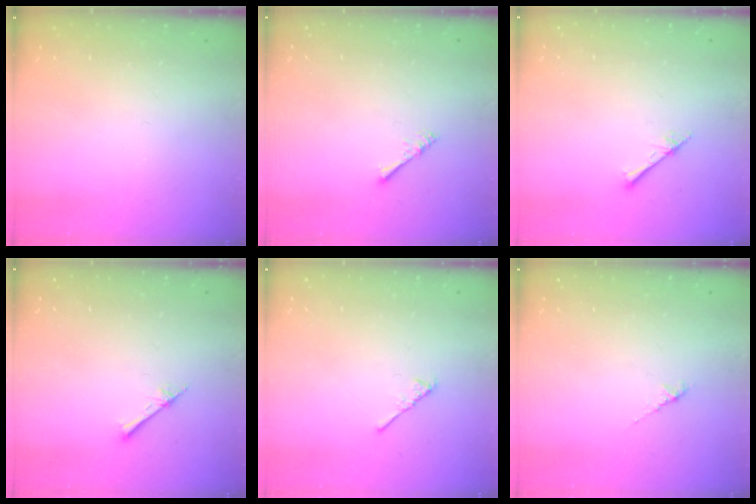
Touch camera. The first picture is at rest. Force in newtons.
{"total": 2.2, "press": 2.1, "slide": 0.5}
{"total": 2.6, "press": 2.6, "slide": 0.3}
{"total": 2.4, "press": 2.4, "slide": 0.3}
{"total": 2.9, "press": 2.8, "slide": 0.7}
{"total": 1.5, "press": 1.4, "slide": 0.5}